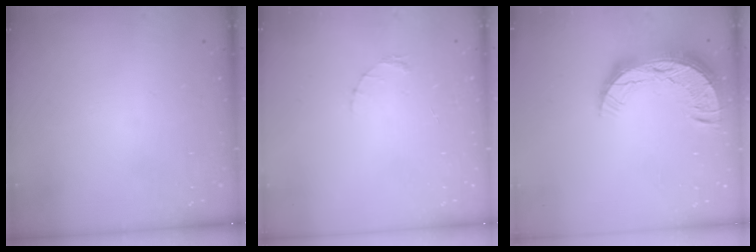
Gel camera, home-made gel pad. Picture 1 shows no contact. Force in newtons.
{"total": 1.6, "press": 1.5, "slide": 0.3}
{"total": 13.4, "press": 13.4, "slide": 0.9}